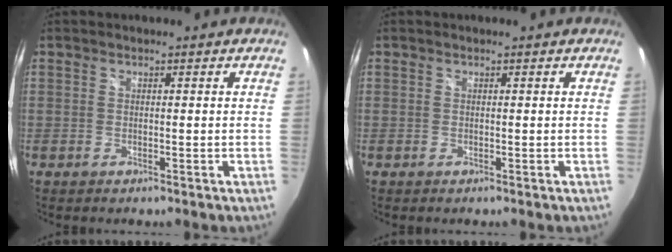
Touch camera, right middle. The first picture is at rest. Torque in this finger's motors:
{"motor_torque": [-0.09, -0.09, 0.00, -0.01]}